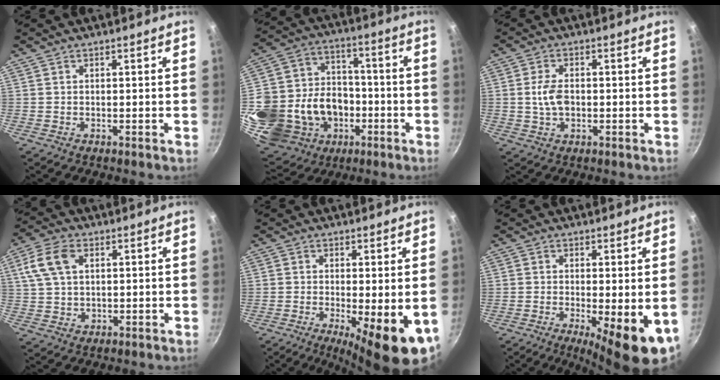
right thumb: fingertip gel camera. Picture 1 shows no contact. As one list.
[{"total": 28.6, "force": [-6.8, 22.9, 15.7], "torque": [-0.318, 0.044, -0.084]}, {"total": 5.0, "force": [-0.2, 3.0, 3.9], "torque": [-0.070, 0.007, -0.006]}, {"total": 8.9, "force": [2.8, 5.8, 6.2], "torque": [-0.117, 0.006, 0.050]}, {"total": 12.9, "force": [-3.5, 3.3, 12.0], "torque": [-0.162, -0.014, -0.045]}, {"total": 10.4, "force": [-2.5, 2.7, 9.8], "torque": [-0.128, -0.012, -0.028]}]